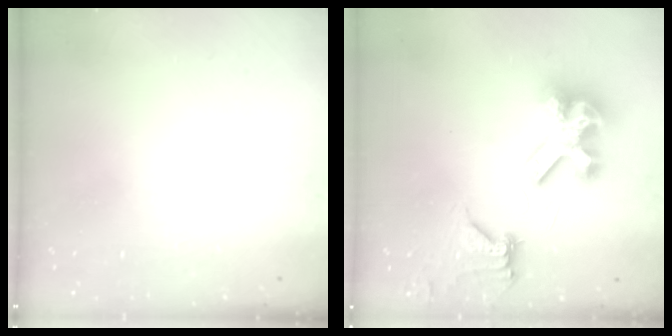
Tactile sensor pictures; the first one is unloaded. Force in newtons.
{"total": 15.6, "press": 15.4, "slide": 2.1}